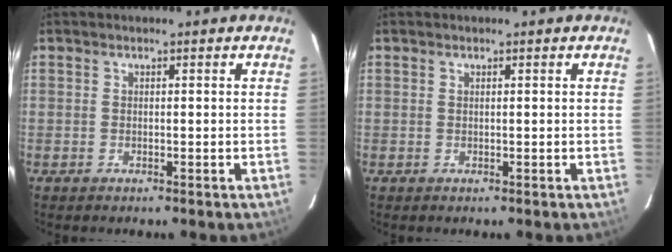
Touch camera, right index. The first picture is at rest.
{"total": 0.0}